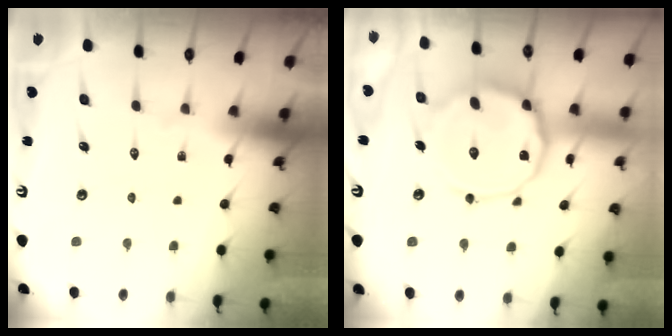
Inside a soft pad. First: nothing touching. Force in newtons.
{"total": 15.8, "press": 15.7, "slide": 1.2}